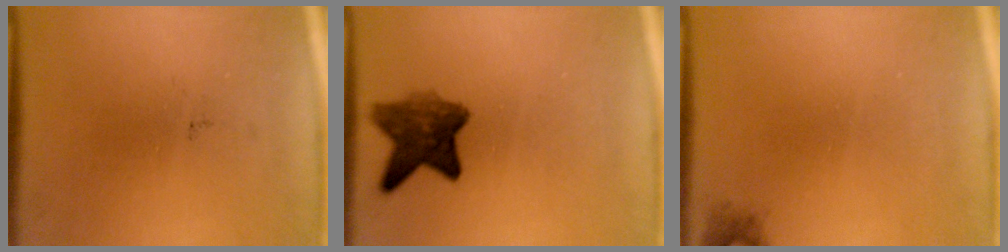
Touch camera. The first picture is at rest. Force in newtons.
{"total": 6.7}
{"total": 1.1}